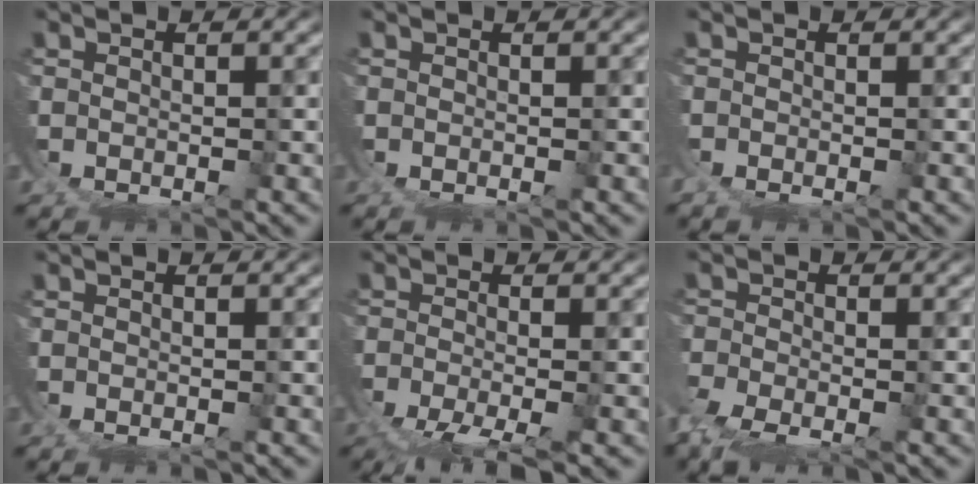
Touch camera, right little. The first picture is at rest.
{"total": 0.0}
{"total": 0.8, "force": [-0.8, 0.2, 0.2], "torque": [-0.005, -0.007, -0.014]}
{"total": 0.0}
{"total": 5.3, "force": [-4.4, 0.7, 2.9], "torque": [-0.042, -0.025, -0.066]}
{"total": 2.9, "force": [-2.0, 0.9, 1.8], "torque": [-0.035, -0.019, -0.036]}